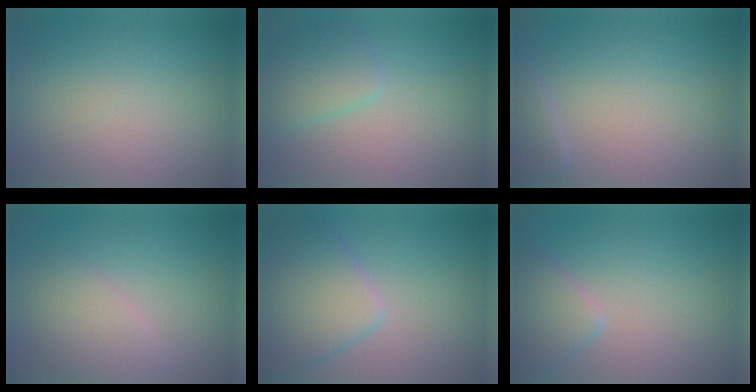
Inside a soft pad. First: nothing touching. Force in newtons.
{"total": 2.7, "press": 2.7, "slide": 0.1}
{"total": 1.6, "press": 1.6, "slide": 0.1}
{"total": 2.6, "press": 2.5, "slide": 0.2}
{"total": 5.3, "press": 5.3, "slide": 0.3}
{"total": 2.8, "press": 2.8, "slide": 0.1}